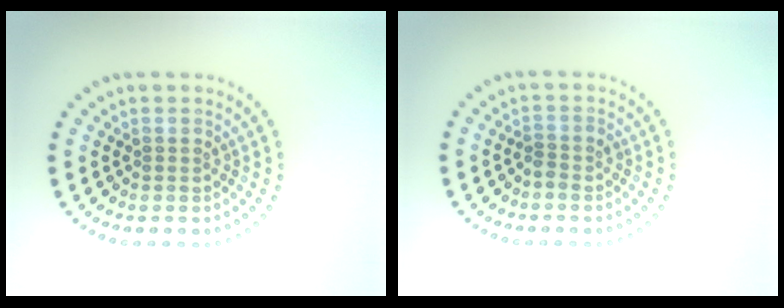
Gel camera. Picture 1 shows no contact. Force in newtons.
{"total": 1.0, "press": 0.8, "slide": 0.6}